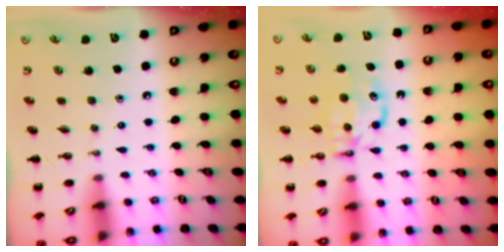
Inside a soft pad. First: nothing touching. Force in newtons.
{"total": 6.8, "press": 6.8, "slide": 0.6}